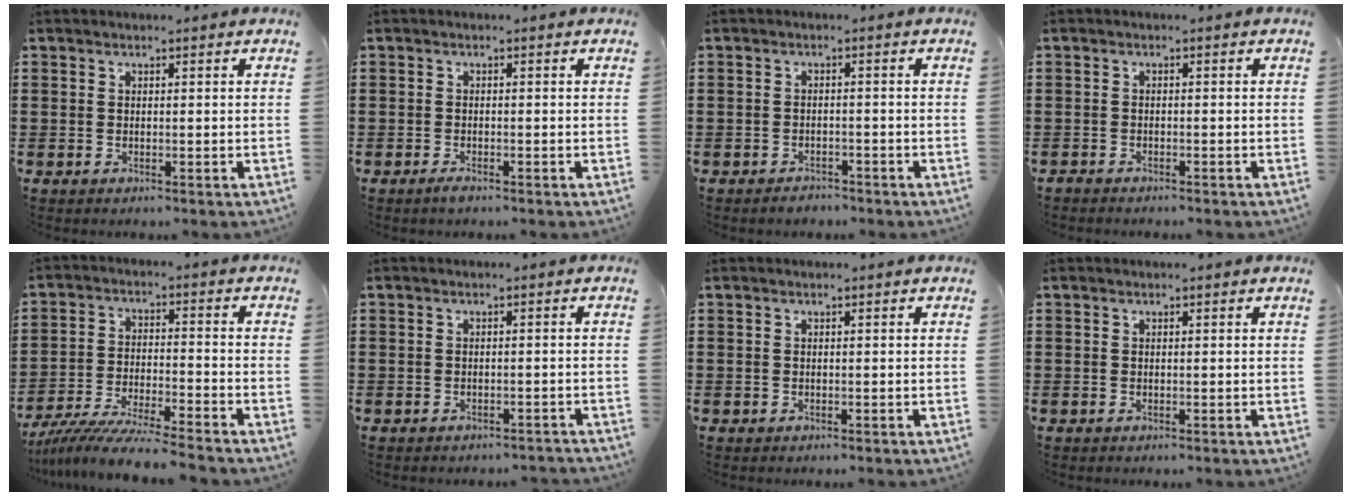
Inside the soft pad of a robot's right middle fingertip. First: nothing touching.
{"total": 1.0, "force": [-0.7, 0.3, 0.7], "torque": [-0.014, -0.003, -0.014]}
{"total": 1.6, "force": [-1.6, 0.4, -0.2], "torque": [-0.003, 0.002, -0.036]}
{"total": 1.1, "force": [-1.1, 0.1, 0.0], "torque": [-0.004, 0.001, -0.024]}
{"total": 7.9, "force": [-7.5, -0.3, 2.3], "torque": [-0.045, -0.005, -0.145]}
{"total": 1.1, "force": [-1.1, 0.1, 0.0], "torque": [-0.005, -0.001, -0.023]}
{"total": 0.0}
{"total": 0.0}